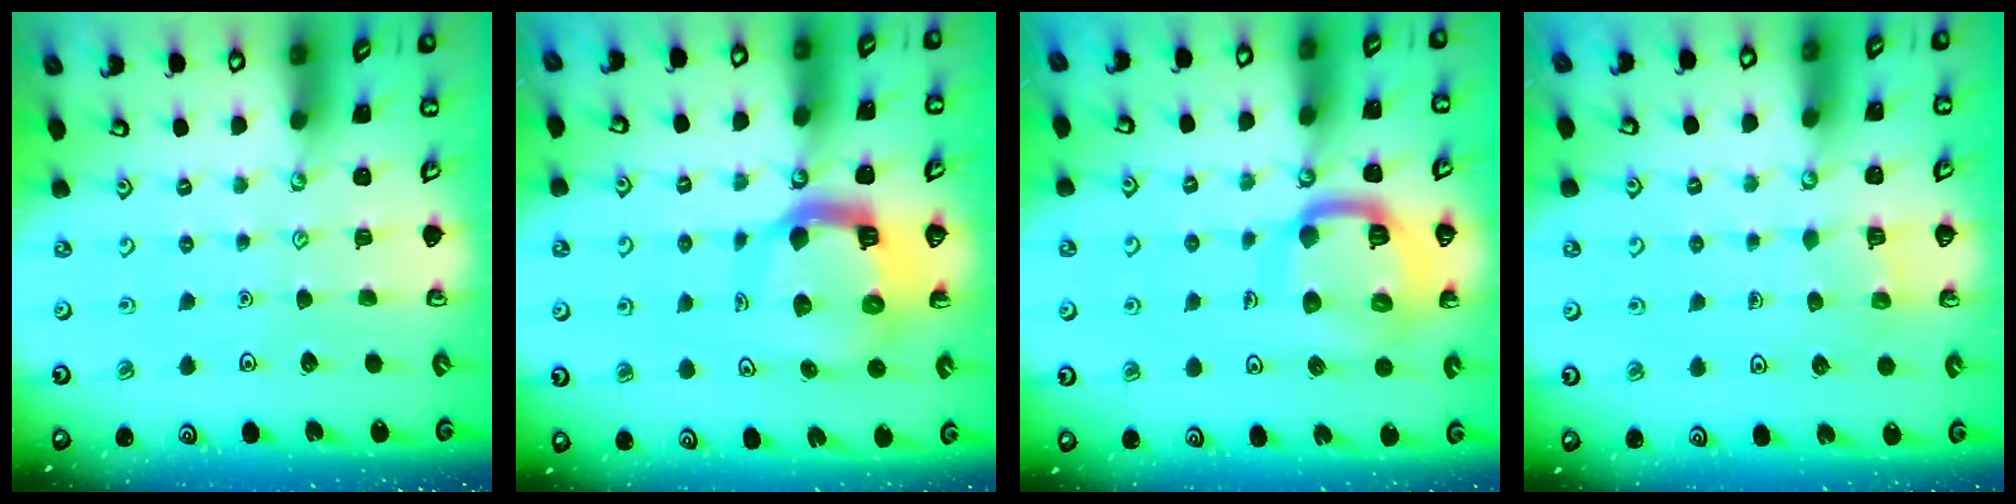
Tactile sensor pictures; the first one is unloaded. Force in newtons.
{"total": 12.0, "press": 11.9, "slide": 1.5}
{"total": 16.4, "press": 16.3, "slide": 1.8}
{"total": 3.8, "press": 3.7, "slide": 0.3}